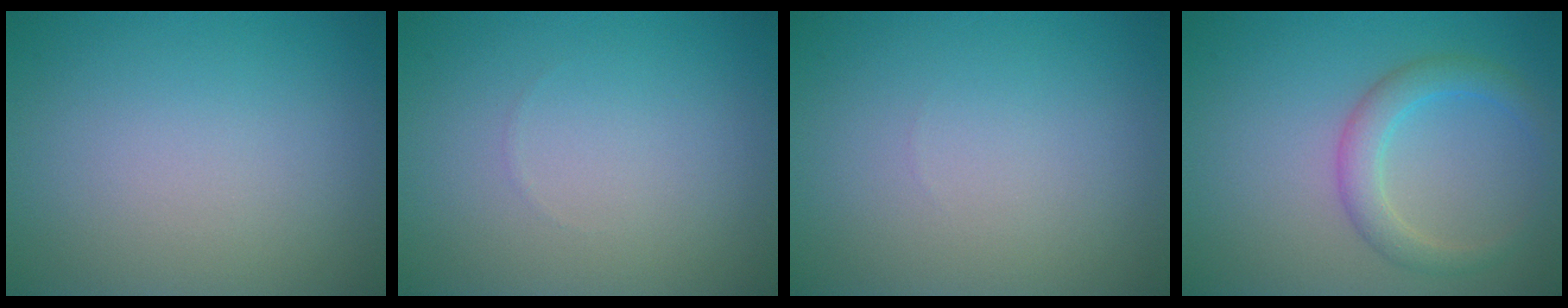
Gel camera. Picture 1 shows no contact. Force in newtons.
{"total": 0.0}
{"total": 0.0}
{"total": 3.0, "press": 3.0, "slide": 0.1}